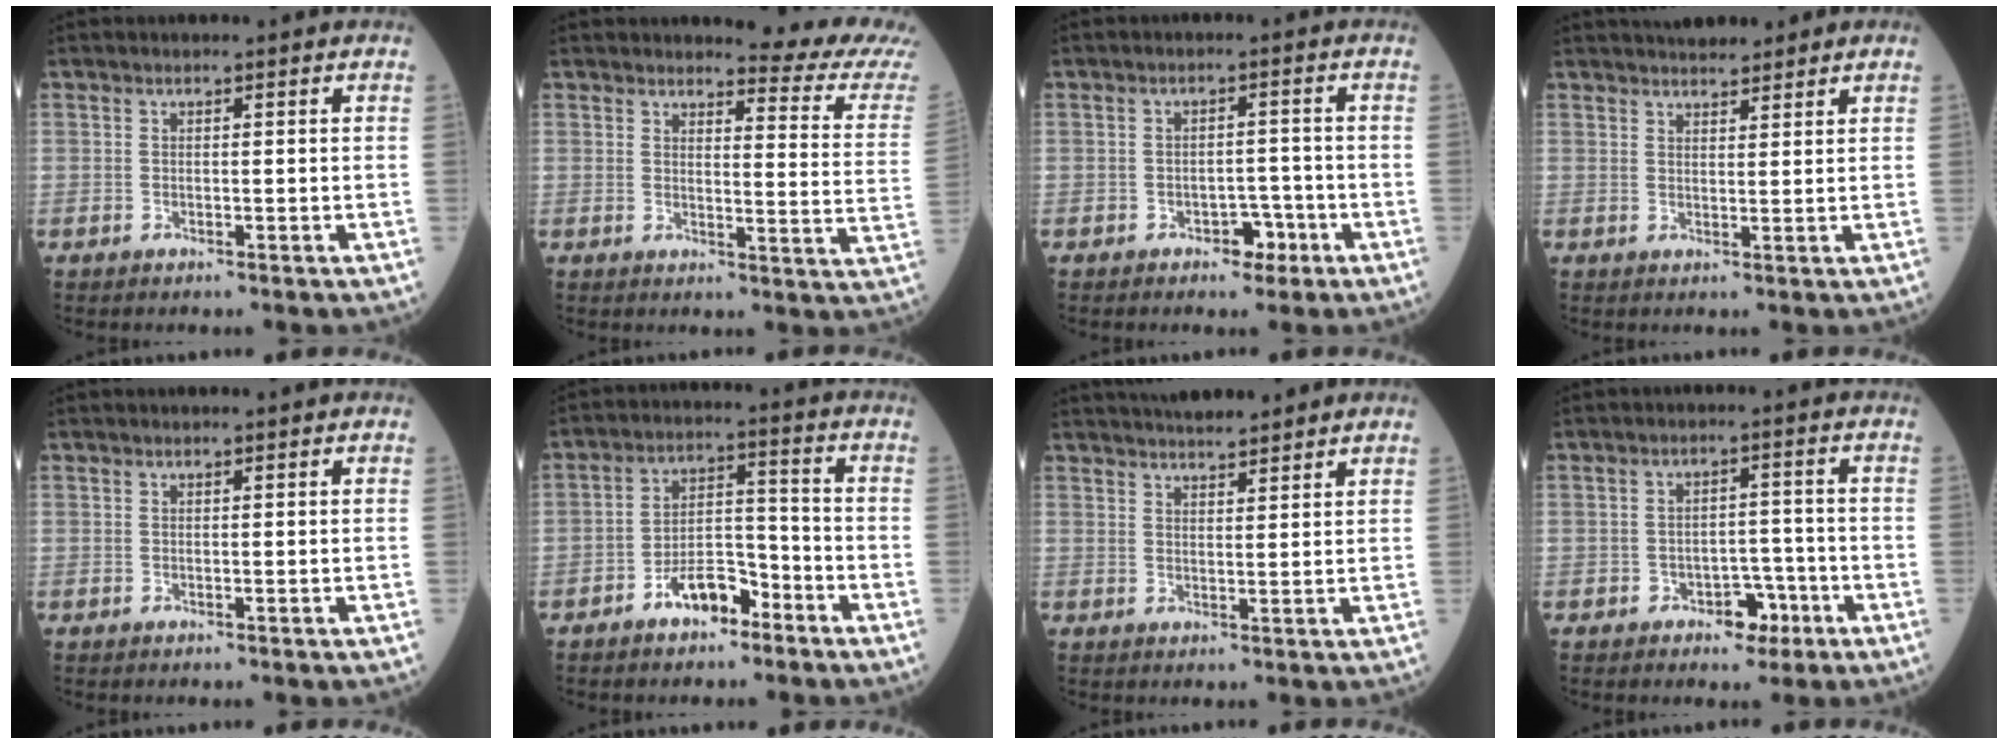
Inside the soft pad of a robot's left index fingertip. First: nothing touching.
{"total": 10.2, "force": [10.0, -1.0, 1.7], "torque": [-0.015, -0.086, 0.098]}
{"total": 3.2, "force": [-1.9, 1.9, 1.7], "torque": [-0.015, 0.008, -0.026]}
{"total": 6.1, "force": [5.5, 1.6, 2.2], "torque": [-0.024, 0.024, 0.077]}
{"total": 0.0}
{"total": 6.9, "force": [-4.6, 3.2, 4.1], "torque": [-0.071, 0.019, -0.084]}
{"total": 7.8, "force": [7.2, 0.7, 3.0], "torque": [-0.044, 0.021, 0.105]}
{"total": 4.3, "force": [-2.5, 2.8, 2.2], "torque": [-0.022, 0.014, -0.034]}